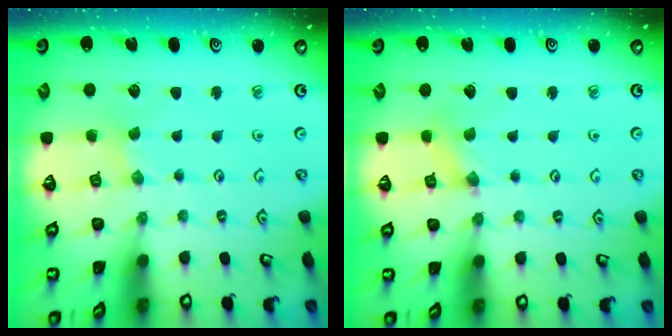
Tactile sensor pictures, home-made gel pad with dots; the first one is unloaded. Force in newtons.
{"total": 1.3, "press": 1.3, "slide": 0.2}